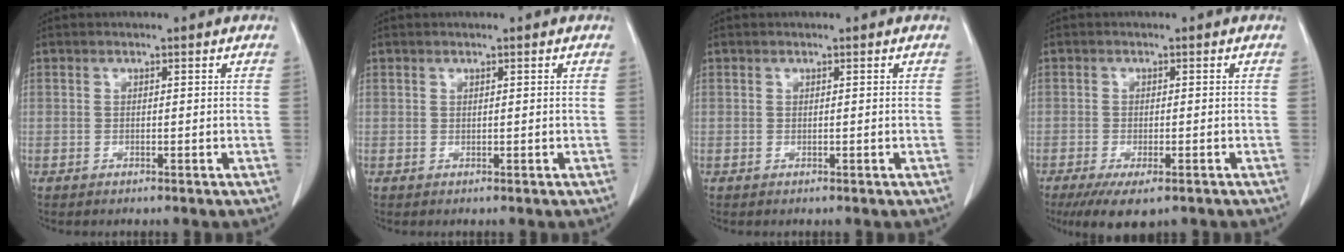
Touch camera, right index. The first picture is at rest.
{"total": 0.0}
{"total": 0.0}
{"total": 6.3, "force": [-4.1, 1.9, 4.5], "torque": [-0.068, -0.017, -0.063]}